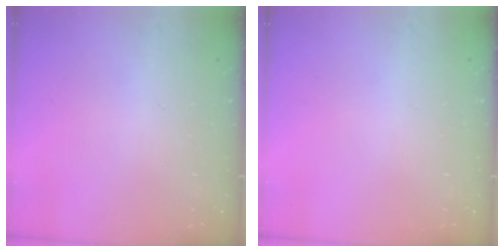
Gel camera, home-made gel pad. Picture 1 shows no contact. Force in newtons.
{"total": 0.0}